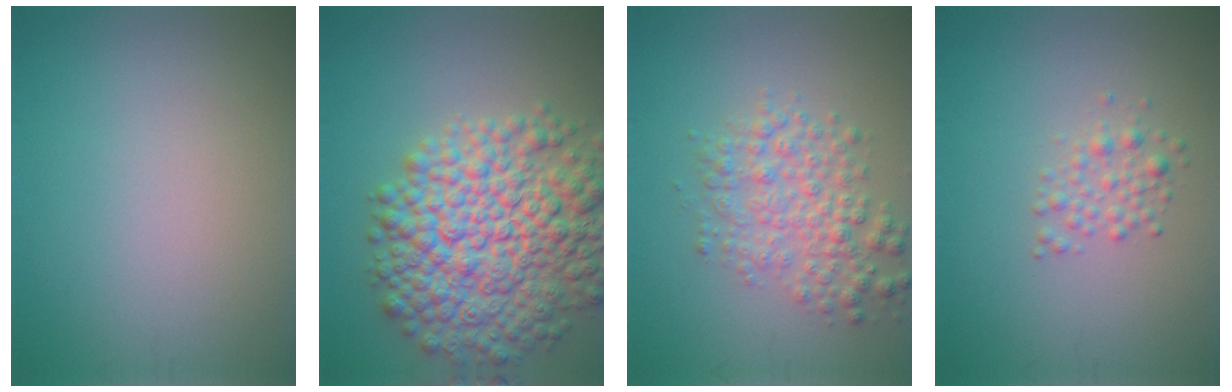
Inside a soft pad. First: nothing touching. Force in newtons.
{"total": 11.1, "press": 11.1, "slide": 0.4}
{"total": 4.2, "press": 4.2, "slide": 0.1}
{"total": 1.7, "press": 1.7, "slide": 0.0}